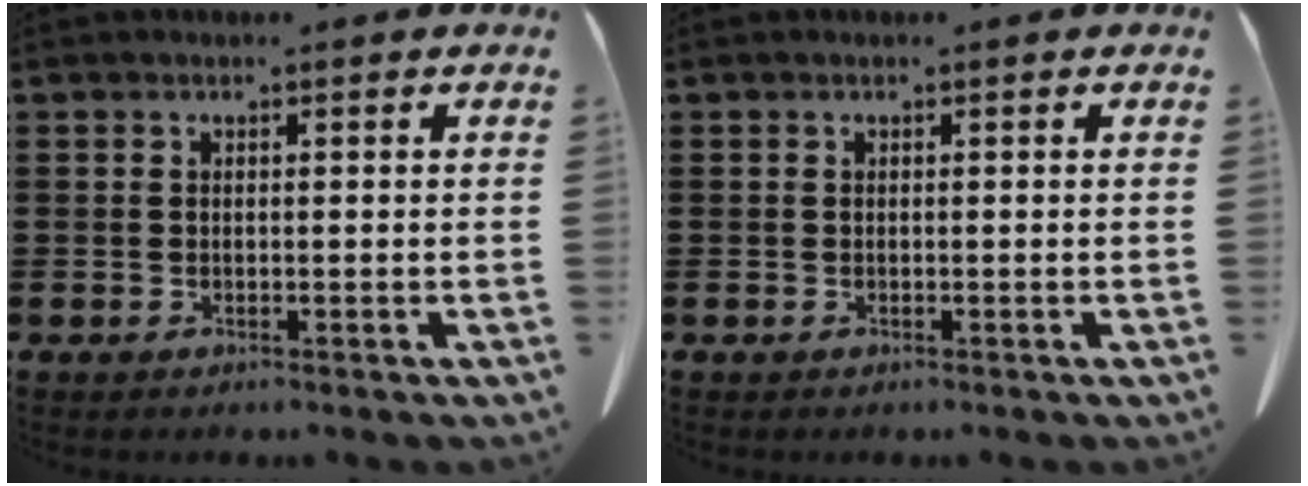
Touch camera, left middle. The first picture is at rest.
{"total": 0.0}